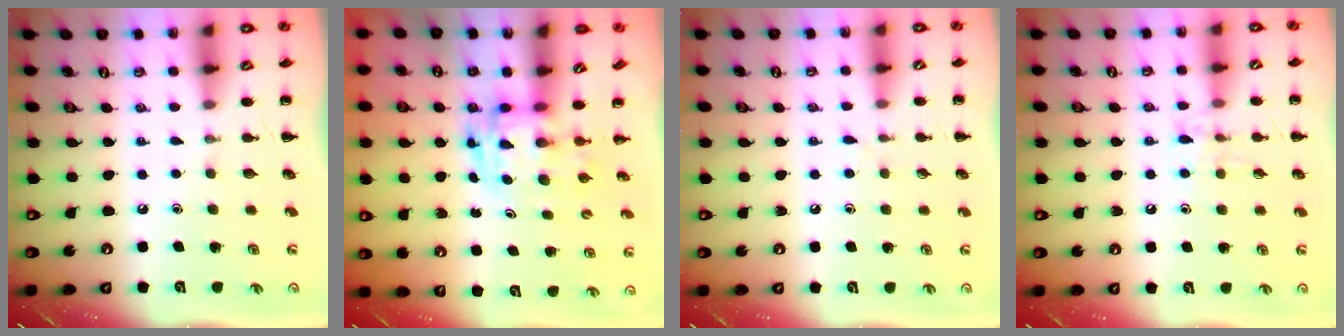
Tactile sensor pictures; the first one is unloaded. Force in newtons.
{"total": 2.9, "press": 2.8, "slide": 0.5}
{"total": 4.4, "press": 3.9, "slide": 2.0}
{"total": 8.0, "press": 7.8, "slide": 1.6}